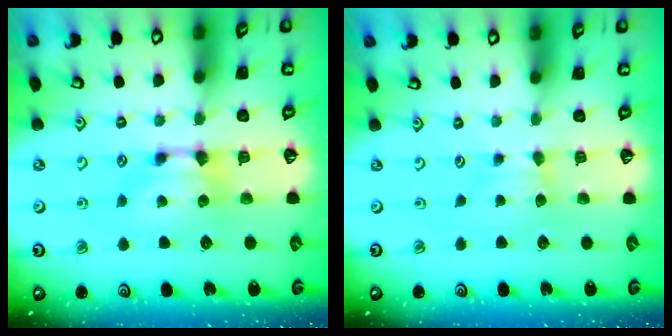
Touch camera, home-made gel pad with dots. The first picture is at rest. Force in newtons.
{"total": 1.1, "press": 1.0, "slide": 0.6}